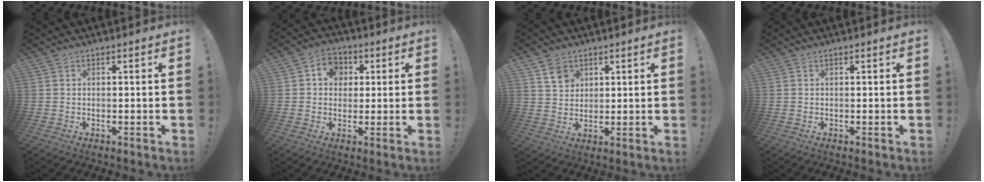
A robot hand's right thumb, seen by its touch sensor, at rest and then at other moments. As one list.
[{"total": 7.7, "force": [1.7, 6.8, 3.1], "torque": [-0.044, 0.002, 0.034]}, {"total": 5.7, "force": [3.5, 4.2, 1.5], "torque": [-0.006, -0.023, 0.064]}, {"total": 0.0}]